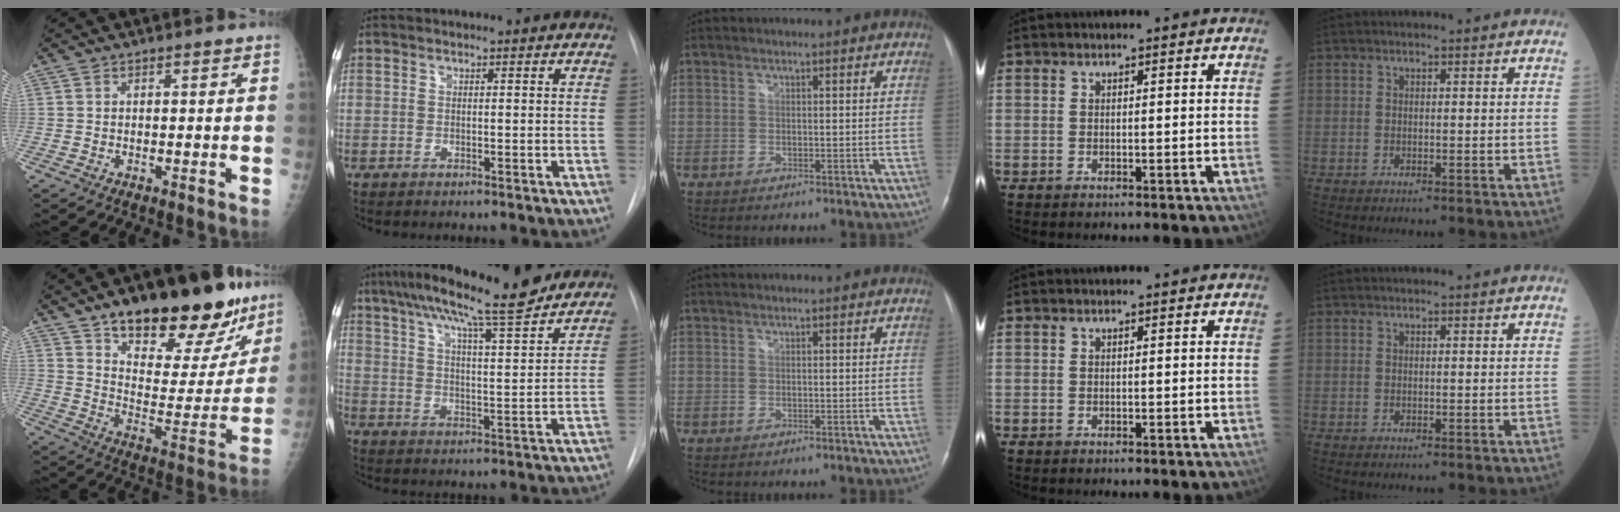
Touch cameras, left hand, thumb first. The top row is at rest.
{"thumb": {"total": 26.4, "force": [18.2, 11.0, 15.5], "torque": [-0.170, -0.081, 0.273]}, "index": {"total": 16.9, "force": [13.6, 1.4, 9.8], "torque": [-0.161, 0.009, 0.202]}}